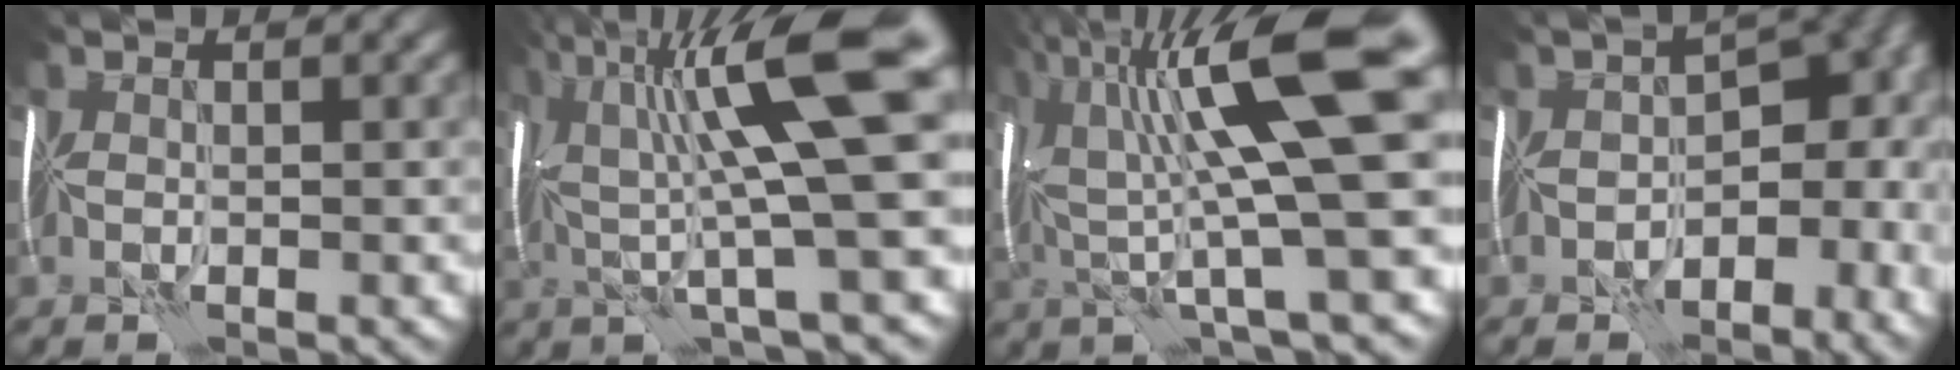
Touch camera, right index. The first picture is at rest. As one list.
[{"total": 13.5, "force": [3.2, 2.6, 12.9], "torque": [-0.220, 0.011, 0.057]}, {"total": 14.9, "force": [3.7, 3.3, 14.1], "torque": [-0.242, 0.009, 0.063]}, {"total": 10.0, "force": [-3.1, 6.2, 7.2], "torque": [-0.051, -0.009, -0.046]}]